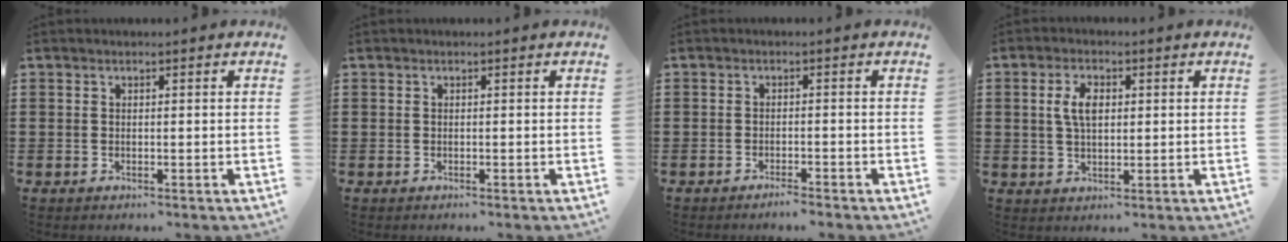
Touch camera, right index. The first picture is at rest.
{"total": 0.0}
{"total": 1.5, "force": [-1.4, -0.2, 0.4], "torque": [-0.009, -0.001, -0.027]}
{"total": 4.6, "force": [0.8, 2.4, 3.9], "torque": [-0.081, 0.012, 0.012]}